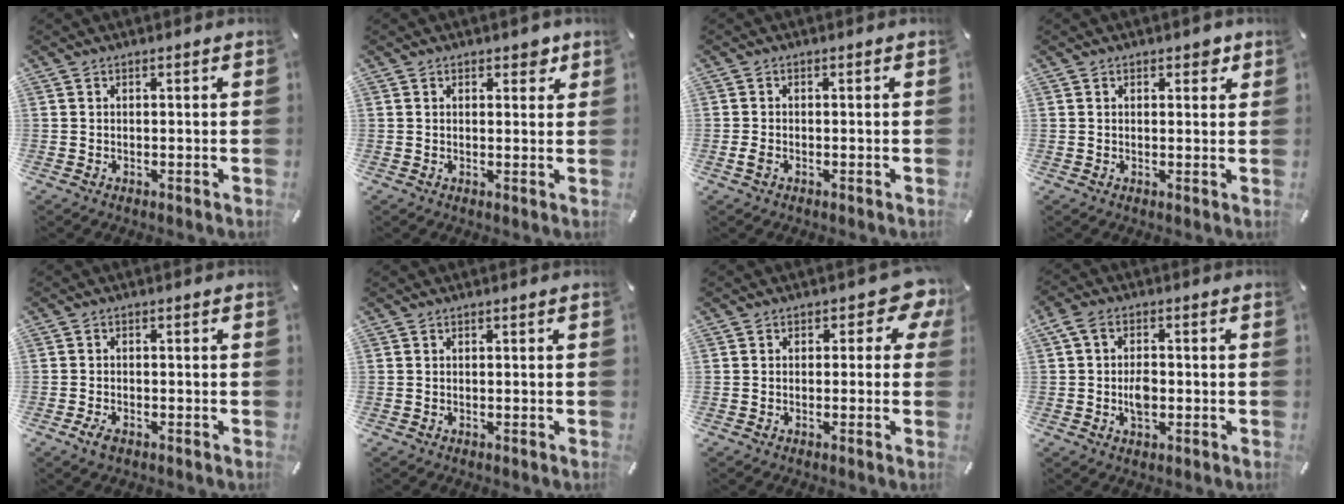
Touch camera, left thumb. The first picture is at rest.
{"total": 2.5, "force": [1.4, 1.6, 1.3], "torque": [-0.005, -0.003, 0.018]}
{"total": 1.5, "force": [-0.6, 0.9, 1.0], "torque": [-0.025, -0.002, -0.012]}
{"total": 2.1, "force": [1.0, 1.3, 1.2], "torque": [-0.010, 0.000, 0.014]}
{"total": 2.4, "force": [-1.5, 1.2, 1.4], "torque": [-0.038, 0.000, -0.031]}
{"total": 0.0}
{"total": 6.0, "force": [1.8, 3.6, 4.5], "torque": [-0.049, -0.006, 0.026]}
{"total": 5.4, "force": [-0.5, 3.5, 4.0], "torque": [-0.071, 0.004, -0.012]}